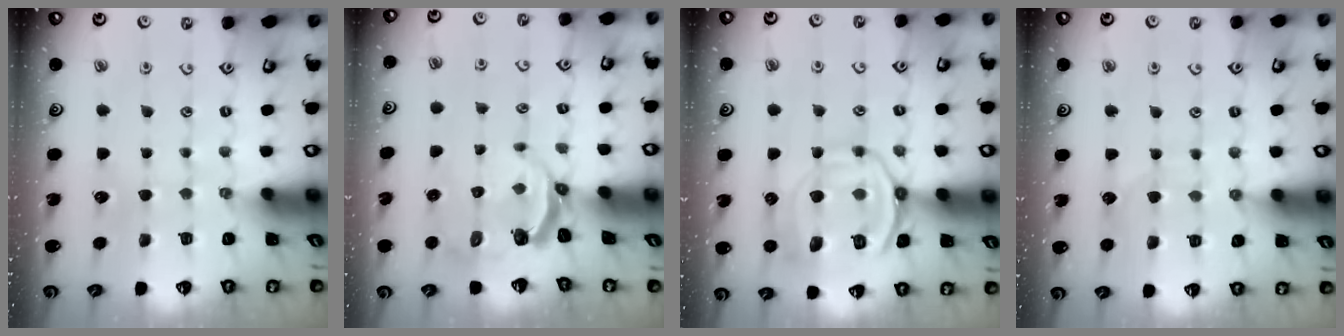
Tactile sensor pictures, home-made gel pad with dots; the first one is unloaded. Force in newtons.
{"total": 4.9, "press": 4.0, "slide": 2.9}
{"total": 14.2, "press": 14.1, "slide": 1.6}
{"total": 6.3, "press": 6.3, "slide": 0.6}